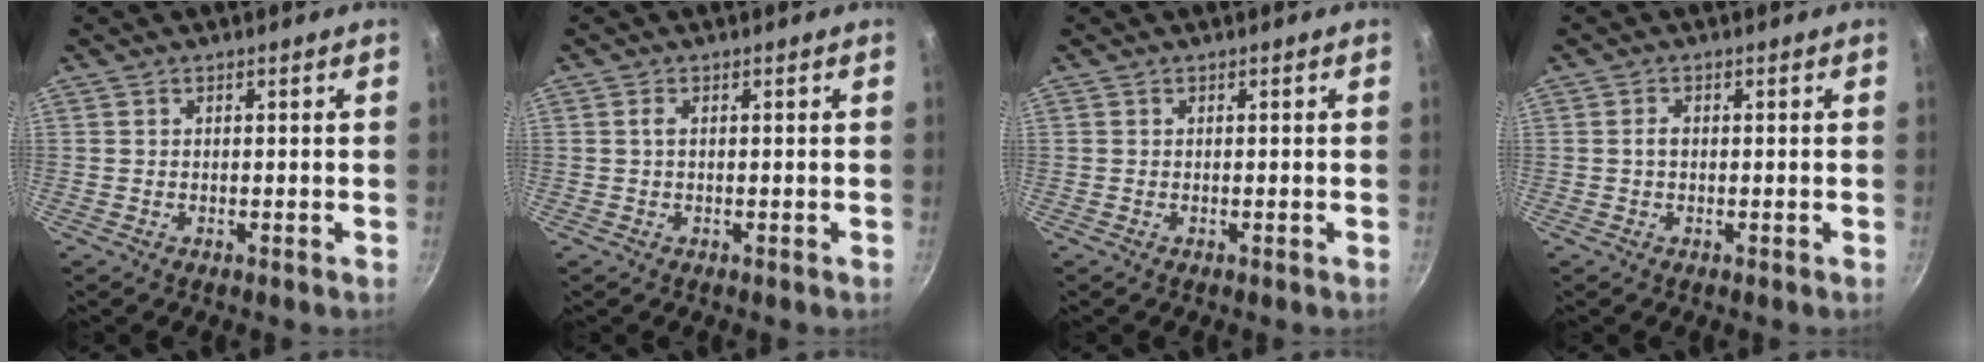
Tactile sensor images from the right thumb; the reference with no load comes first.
{"total": 0.9, "force": [0.0, 0.3, 0.8], "torque": [-0.018, 0.002, 0.001]}
{"total": 0.0}
{"total": 1.4, "force": [-0.1, 0.9, 1.0], "torque": [-0.017, 0.006, -0.002]}